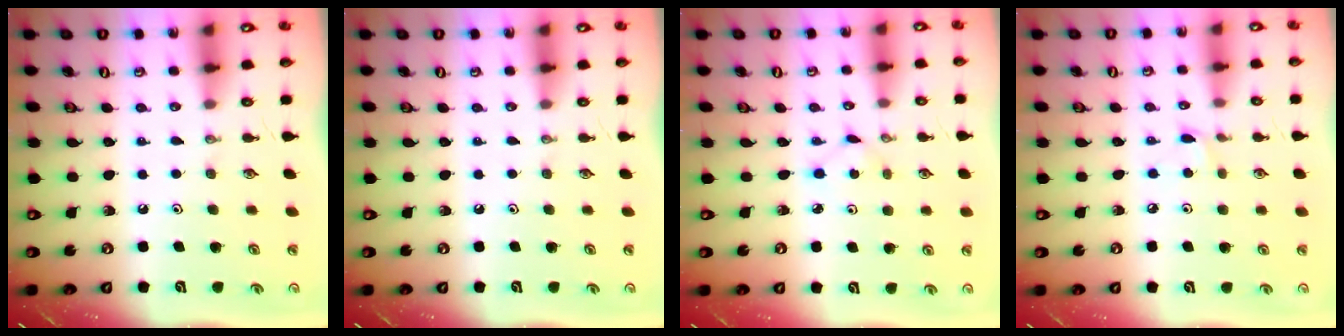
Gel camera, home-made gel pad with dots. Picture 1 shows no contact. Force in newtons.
{"total": 0.0}
{"total": 1.3, "press": 1.3, "slide": 0.2}
{"total": 3.1, "press": 3.1, "slide": 0.4}